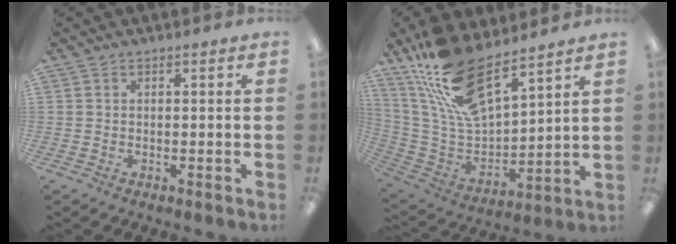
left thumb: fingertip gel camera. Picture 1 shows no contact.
{"total": 18.7, "force": [13.2, 7.2, 11.1], "torque": [-0.236, -0.083, 0.241]}